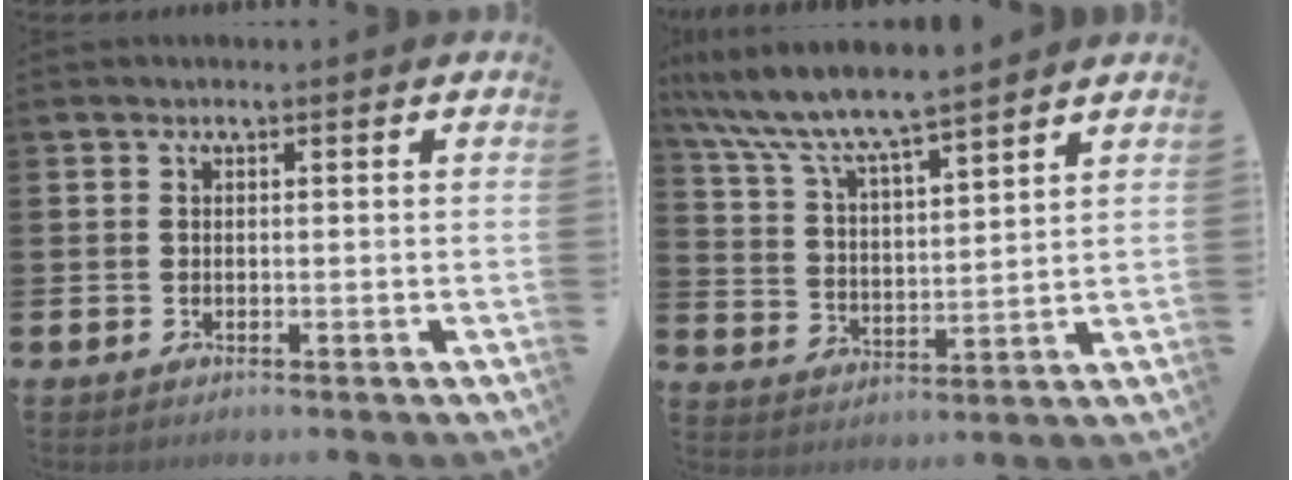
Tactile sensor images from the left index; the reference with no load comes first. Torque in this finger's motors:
{"motor_torque": [0.25, -0.31, 1.05, 0.21]}